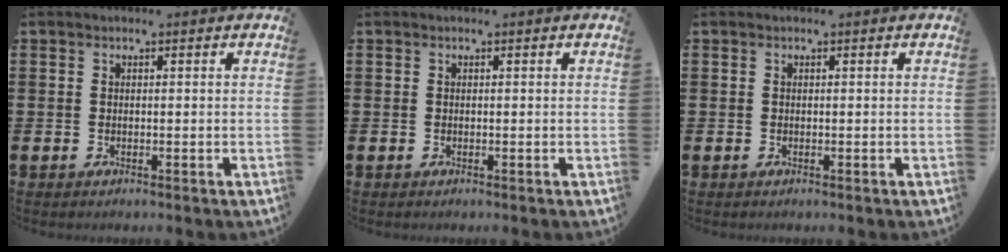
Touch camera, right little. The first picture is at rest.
{"total": 0.0}
{"total": 0.0}